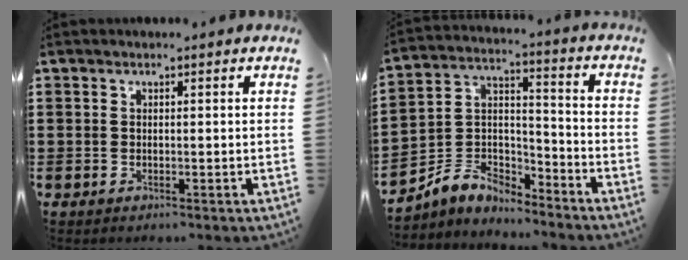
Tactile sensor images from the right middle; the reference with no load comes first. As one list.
[{"total": 5.5, "force": [-4.9, 2.4, 0.8], "torque": [-0.037, -0.004, -0.104]}]